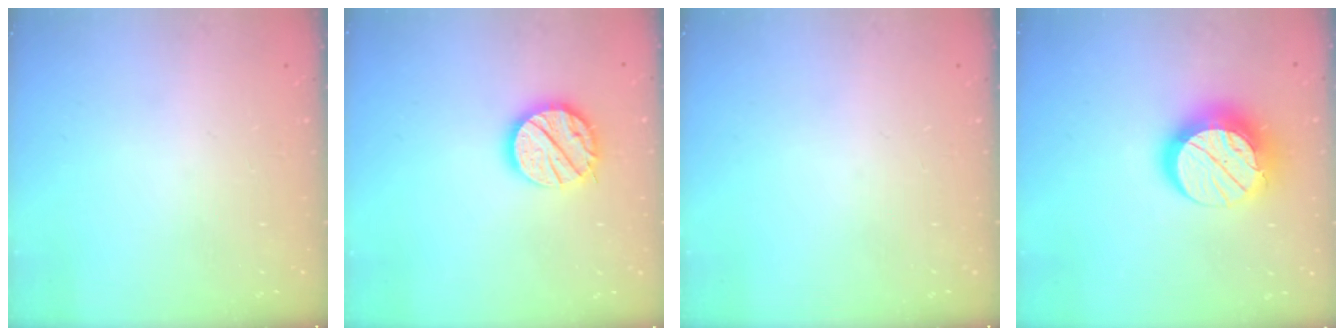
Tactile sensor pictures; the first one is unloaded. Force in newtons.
{"total": 15.1, "press": 15.0, "slide": 1.3}
{"total": 0.0}
{"total": 14.5, "press": 14.4, "slide": 1.0}